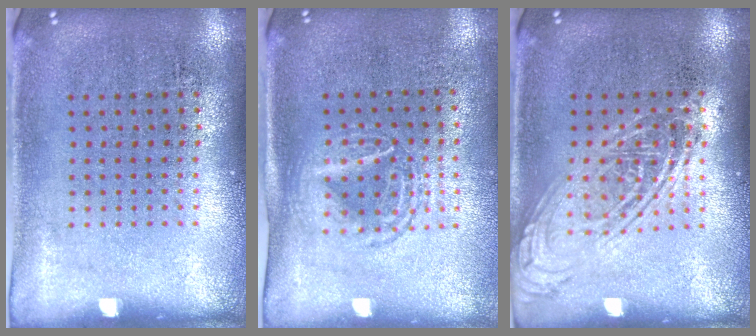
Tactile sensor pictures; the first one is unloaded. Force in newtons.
{"total": 1.5, "press": 1.3, "slide": 0.7}
{"total": 2.3, "press": 2.3, "slide": 0.2}